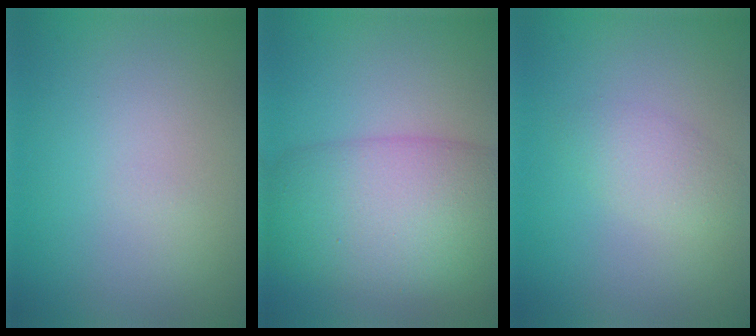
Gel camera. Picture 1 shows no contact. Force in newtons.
{"total": 10.3, "press": 10.3, "slide": 0.2}
{"total": 2.0, "press": 2.0, "slide": 0.1}